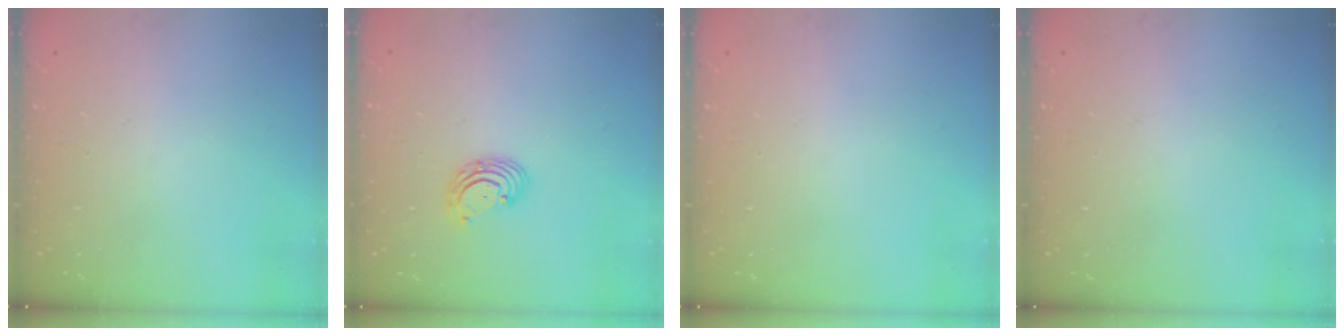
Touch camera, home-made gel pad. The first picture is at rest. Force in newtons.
{"total": 2.8, "press": 2.8, "slide": 0.2}
{"total": 0.0}
{"total": 0.0}